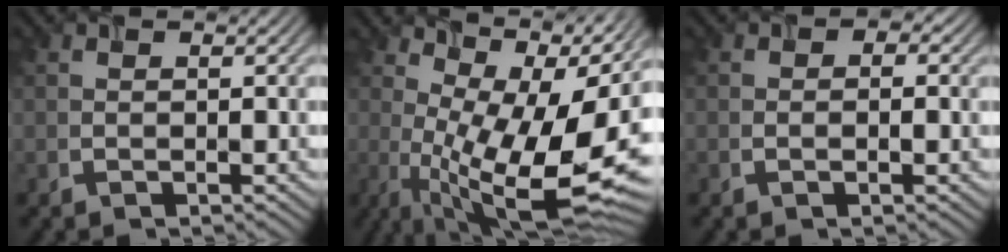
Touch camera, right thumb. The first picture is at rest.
{"total": 14.4, "force": [2.0, 5.7, 13.1], "torque": [-0.204, 0.002, 0.055]}
{"total": 1.5, "force": [0.2, 1.1, 0.9], "torque": [-0.005, -0.005, -0.003]}